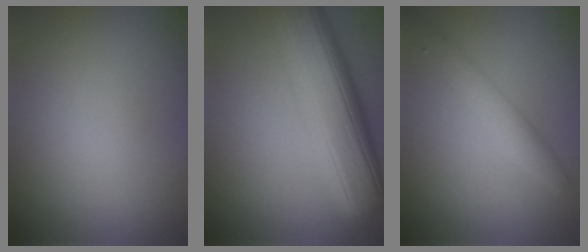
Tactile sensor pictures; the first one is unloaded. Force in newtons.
{"total": 10.8, "press": 10.8, "slide": 0.4}
{"total": 2.8, "press": 2.8, "slide": 0.1}